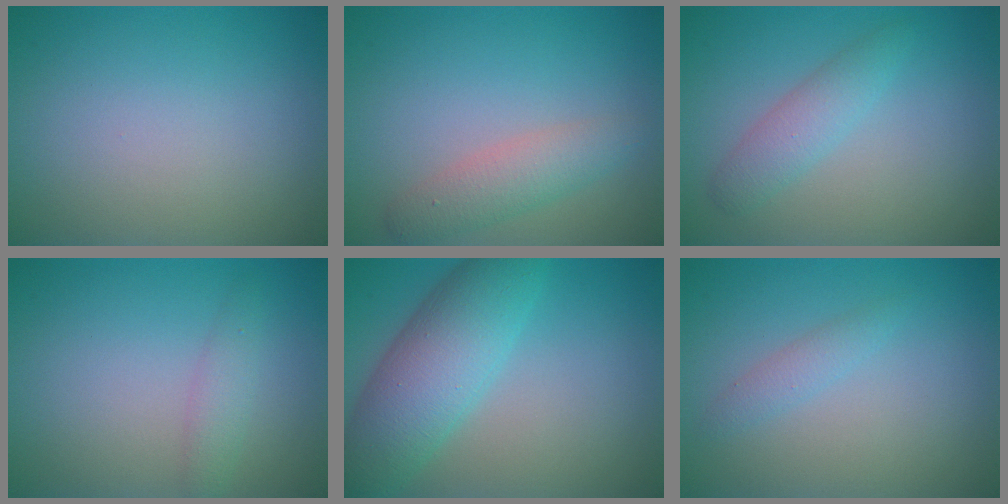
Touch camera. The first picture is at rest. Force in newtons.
{"total": 2.8, "press": 2.8, "slide": 0.1}
{"total": 2.4, "press": 2.4, "slide": 0.1}
{"total": 1.6, "press": 1.6, "slide": 0.1}
{"total": 7.5, "press": 7.5, "slide": 0.2}
{"total": 1.3, "press": 1.3, "slide": 0.0}